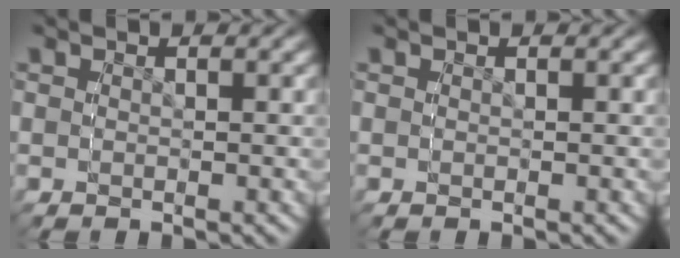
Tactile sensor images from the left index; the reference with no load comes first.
{"total": 0.0}